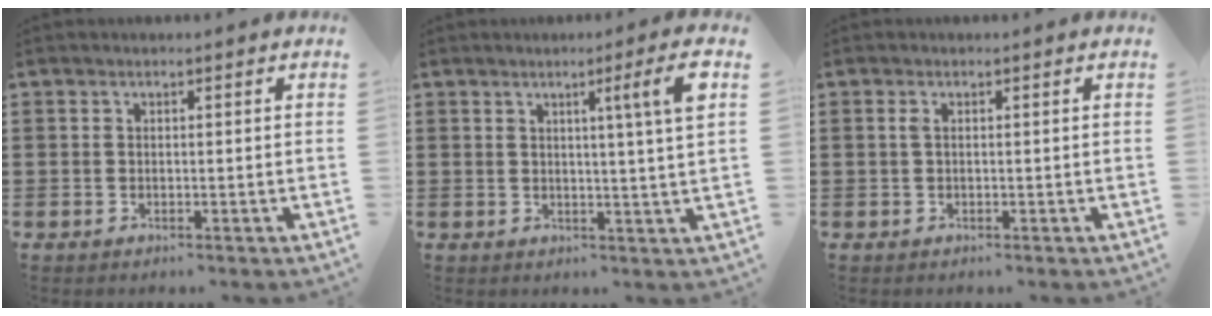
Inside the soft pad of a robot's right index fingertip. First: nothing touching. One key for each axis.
{"total": 6.5, "fx": 2.7, "fy": -0.8, "fz": 5.9, "tx": -0.094, "ty": -0.012, "tz": 0.034}
{"total": 0.8, "fx": 0.0, "fy": 0.1, "fz": 0.8, "tx": -0.017, "ty": -0.001, "tz": 0.001}